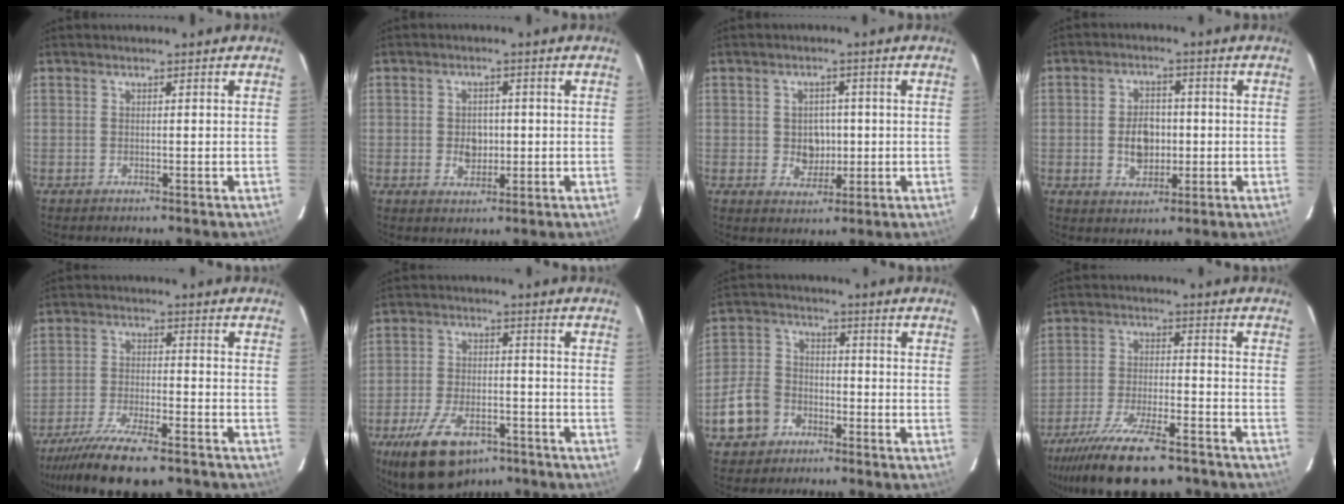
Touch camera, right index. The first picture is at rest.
{"total": 4.2, "force": [-0.5, 3.3, 2.5], "torque": [-0.042, 0.003, -0.004]}
{"total": 4.7, "force": [-0.3, 4.1, 2.4], "torque": [-0.044, 0.006, 0.003]}
{"total": 6.8, "force": [-0.9, 4.7, 4.8], "torque": [-0.090, 0.010, -0.007]}
{"total": 14.4, "force": [-11.5, 3.3, 8.0], "torque": [-0.174, -0.034, -0.197]}
{"total": 15.0, "force": [-9.5, 7.6, 8.8], "torque": [-0.188, -0.013, -0.157]}
{"total": 9.2, "force": [-4.8, 7.1, 3.4], "torque": [-0.093, 0.024, -0.082]}
{"total": 18.9, "force": [-14.9, 5.1, 10.5], "torque": [-0.214, -0.038, -0.241]}